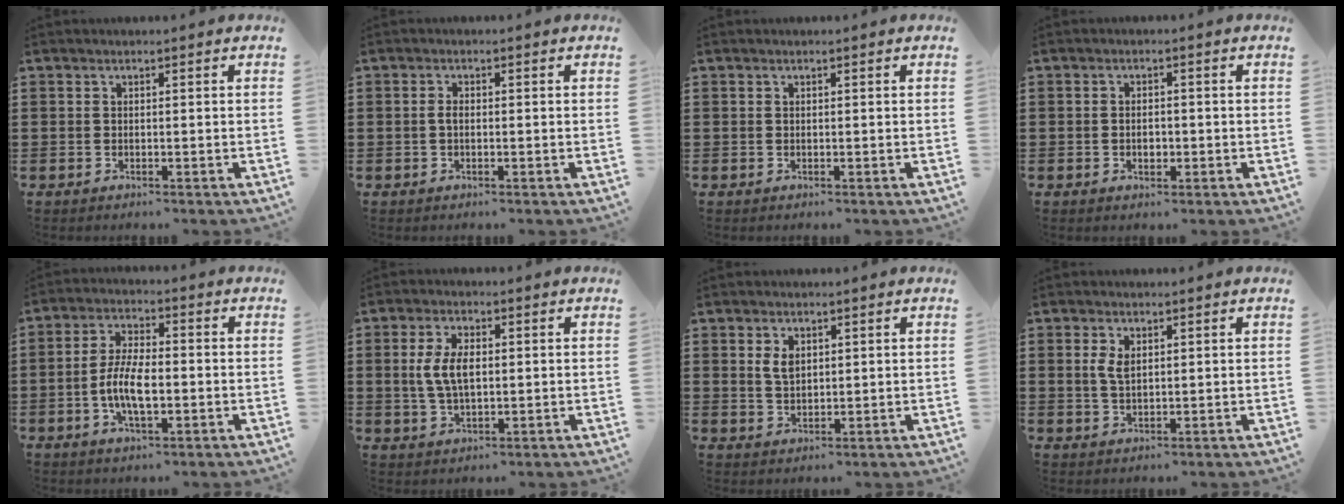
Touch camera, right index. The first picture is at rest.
{"total": 1.4, "force": [-0.2, 0.7, 1.2], "torque": [-0.031, -0.001, -0.006]}
{"total": 0.0}
{"total": 2.1, "force": [-0.4, 1.1, 1.8], "torque": [-0.032, 0.004, -0.007]}
{"total": 5.9, "force": [-1.1, 2.4, 5.3], "torque": [-0.111, -0.001, -0.024]}
{"total": 6.0, "force": [0.6, 3.0, 5.2], "torque": [-0.119, 0.006, 0.003]}
{"total": 2.8, "force": [1.2, 1.7, 1.9], "torque": [-0.043, 0.005, 0.022]}
{"total": 2.9, "force": [0.9, 1.5, 2.4], "torque": [-0.052, 0.007, 0.015]}